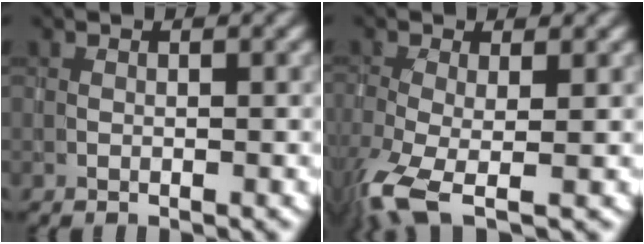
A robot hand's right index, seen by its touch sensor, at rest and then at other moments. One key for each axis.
{"total": 6.6, "fx": -3.7, "fy": 2.1, "fz": 5.0, "tx": -0.123, "ty": -0.022, "tz": -0.078}